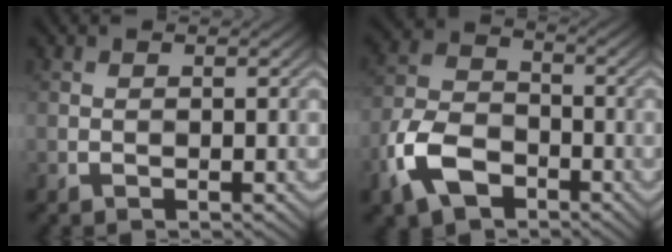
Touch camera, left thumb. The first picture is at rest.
{"total": 9.1, "force": [-4.9, 5.4, 5.5], "torque": [-0.132, -0.004, -0.111]}